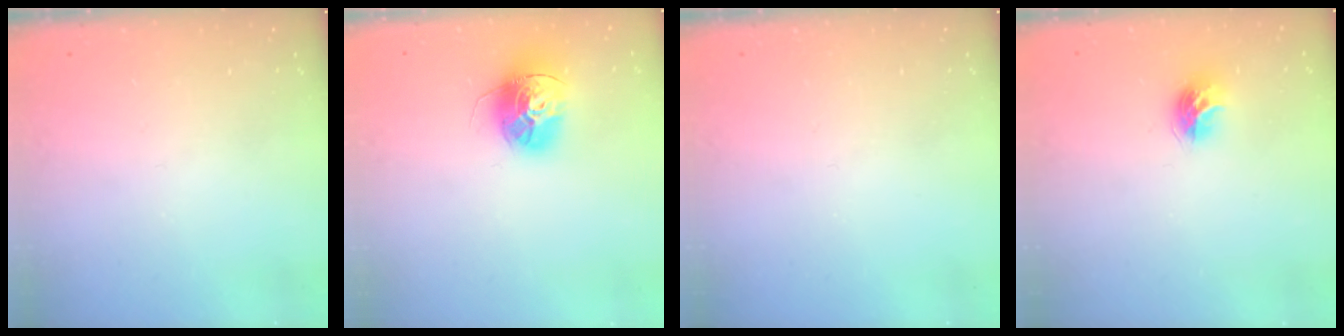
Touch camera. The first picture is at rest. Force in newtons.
{"total": 14.8, "press": 14.7, "slide": 1.4}
{"total": 0.0}
{"total": 8.6, "press": 8.6, "slide": 0.0}